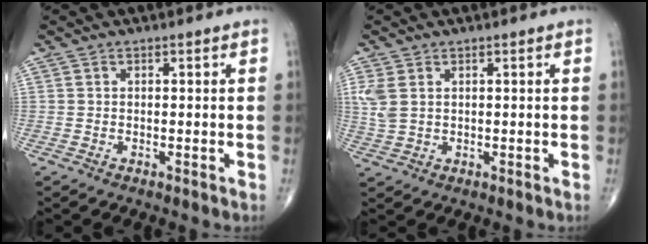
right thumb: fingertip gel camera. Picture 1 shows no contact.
{"total": 4.1, "force": [1.2, 2.7, 2.9], "torque": [-0.080, 0.003, 0.033]}